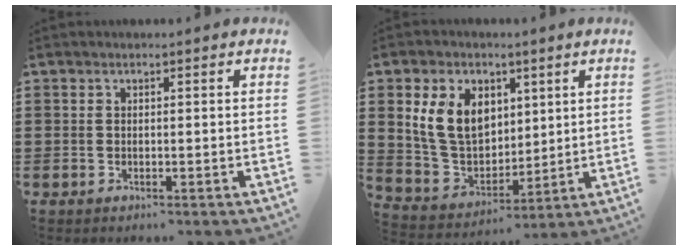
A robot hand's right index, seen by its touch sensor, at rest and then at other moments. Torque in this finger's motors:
{"motor_torque": [1.40, 0.73, 0.63, 0.15]}